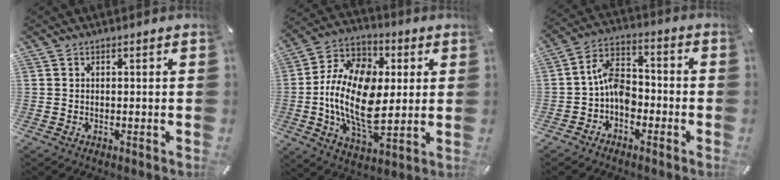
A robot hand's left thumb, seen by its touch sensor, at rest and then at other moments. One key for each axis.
{"total": 18.3, "fx": -0.5, "fy": 11.8, "fz": 14.0, "tx": -0.298, "ty": 0.003, "tz": -0.013}
{"total": 8.5, "fx": -2.6, "fy": 5.9, "fz": 5.5, "tx": -0.119, "ty": 0.019, "tz": -0.049}